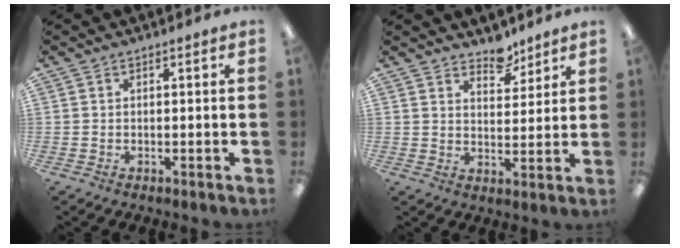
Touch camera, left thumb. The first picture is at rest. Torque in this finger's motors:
{"motor_torque": [0.00, 0.01, -0.62, -0.13, 0.04]}